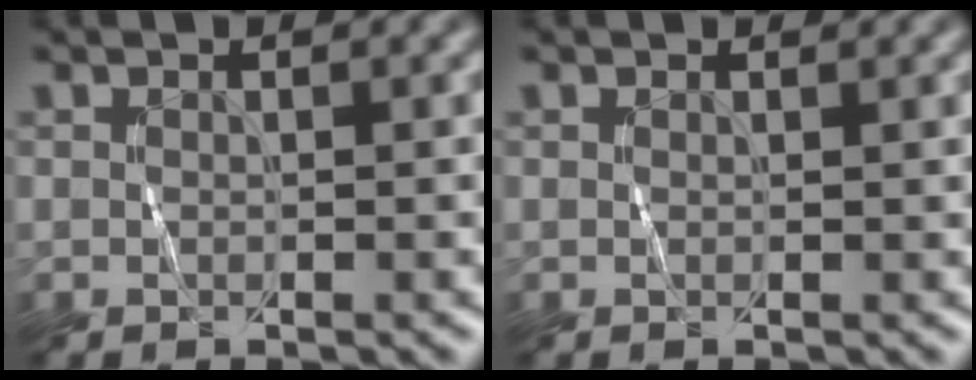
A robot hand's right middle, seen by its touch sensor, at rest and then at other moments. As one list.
[{"total": 0.6, "force": [0.6, 0.1, 0.1], "torque": [-0.001, 0.000, 0.009]}]